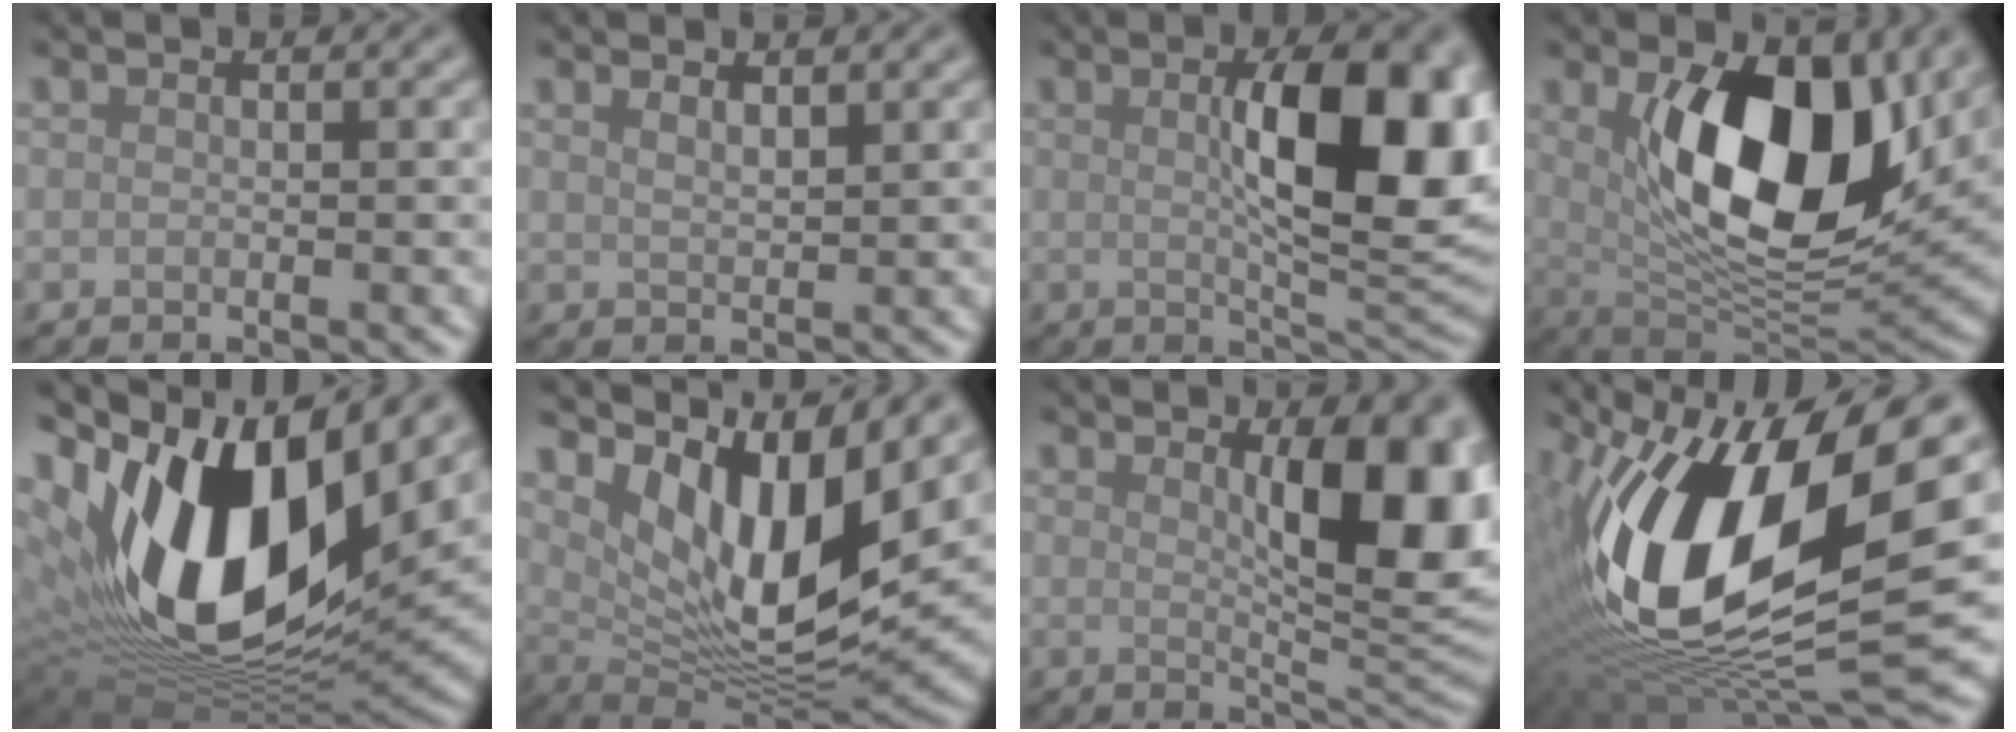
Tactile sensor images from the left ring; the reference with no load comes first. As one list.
[{"total": 1.1, "force": [1.0, 0.1, 0.4], "torque": [-0.009, 0.001, 0.023]}, {"total": 10.8, "force": [1.3, 3.3, 10.2], "torque": [-0.140, 0.005, 0.032]}, {"total": 11.6, "force": [2.6, 5.9, 9.6], "torque": [-0.154, -0.014, 0.051]}, {"total": 16.7, "force": [4.1, 9.4, 13.1], "torque": [-0.267, -0.006, 0.080]}, {"total": 10.9, "force": [4.3, 3.6, 9.4], "torque": [-0.166, -0.015, 0.098]}, {"total": 8.9, "force": [1.9, 2.7, 8.3], "torque": [-0.113, -0.006, 0.042]}, {"total": 17.2, "force": [1.7, 8.2, 15.0], "torque": [-0.299, -0.002, 0.033]}]